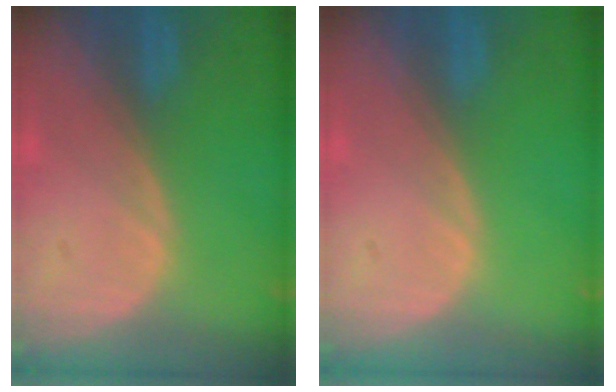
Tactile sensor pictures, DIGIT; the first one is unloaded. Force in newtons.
{"total": 0.0}